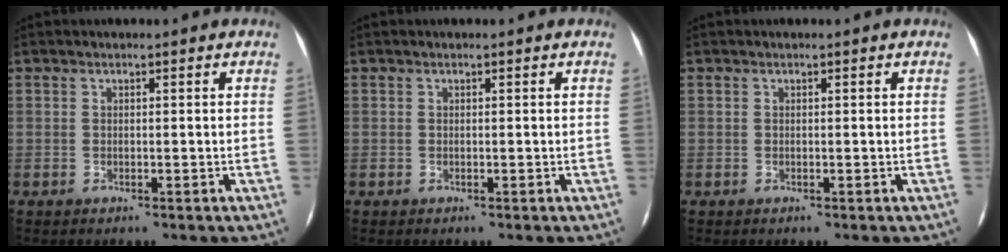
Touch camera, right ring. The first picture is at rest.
{"total": 0.0}
{"total": 0.0}